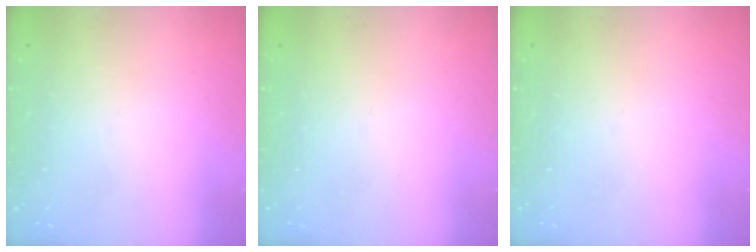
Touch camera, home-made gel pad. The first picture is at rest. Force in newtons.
{"total": 0.0}
{"total": 0.0}